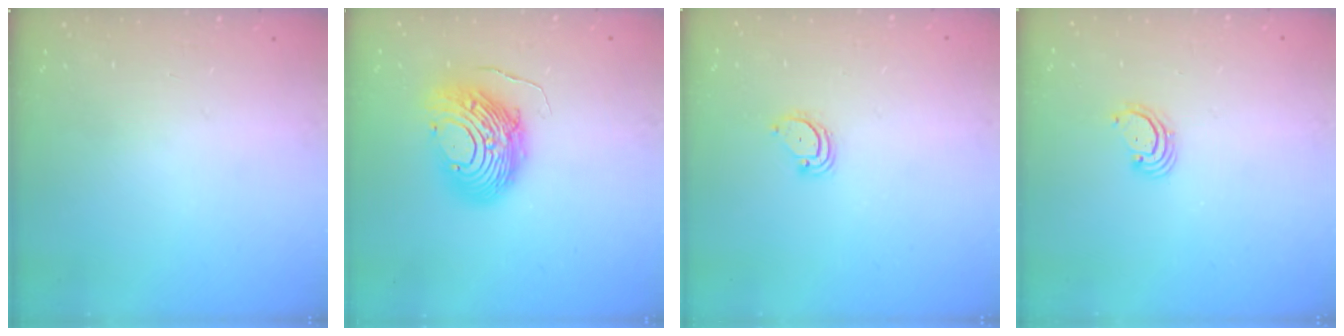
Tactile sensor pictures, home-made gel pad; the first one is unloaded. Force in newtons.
{"total": 12.6, "press": 12.6, "slide": 1.3}
{"total": 3.9, "press": 3.9, "slide": 0.2}
{"total": 2.7, "press": 2.7, "slide": 0.3}